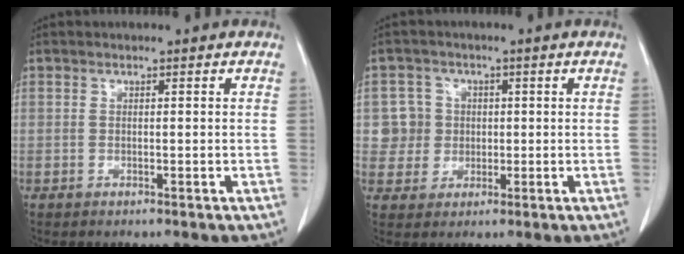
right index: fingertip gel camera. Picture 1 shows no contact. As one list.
[{"total": 4.7, "force": [0.5, 4.7, -0.1], "torque": [0.012, 0.015, 0.014]}]